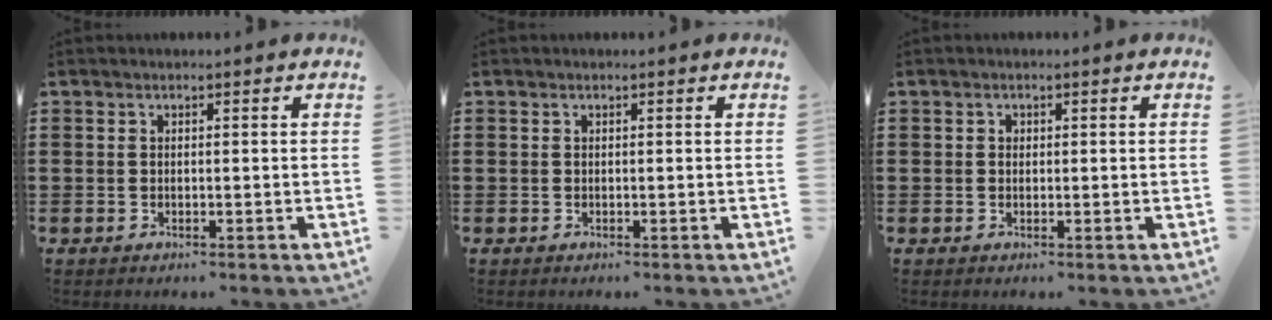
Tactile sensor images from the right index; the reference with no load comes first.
{"total": 0.0}
{"total": 0.6, "force": [0.1, 0.6, 0.2], "torque": [-0.005, 0.004, 0.002]}